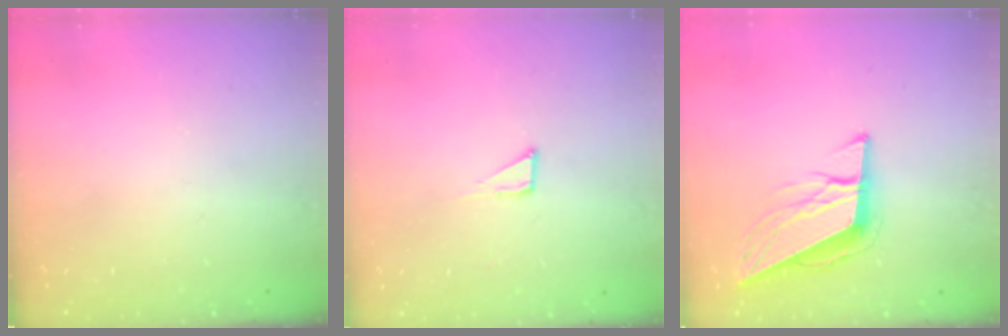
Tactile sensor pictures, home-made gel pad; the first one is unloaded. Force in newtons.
{"total": 2.7, "press": 2.7, "slide": 0.2}
{"total": 10.5, "press": 10.2, "slide": 2.4}